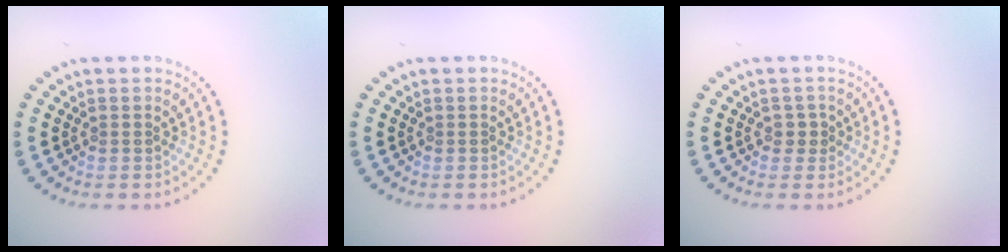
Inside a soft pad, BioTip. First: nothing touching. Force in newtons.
{"total": 0.0}
{"total": 1.1, "press": 0.9, "slide": 0.6}